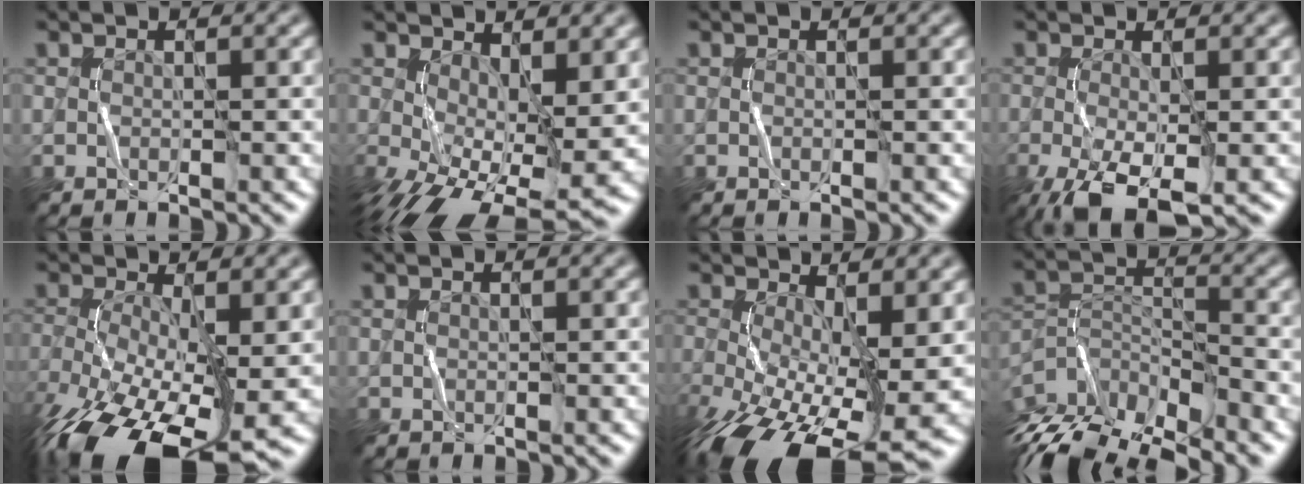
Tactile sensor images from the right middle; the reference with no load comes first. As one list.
[{"total": 9.1, "force": [-1.3, 4.3, 7.9], "torque": [-0.140, -0.017, -0.013]}, {"total": 0.0}, {"total": 7.1, "force": [-3.4, 2.7, 5.6], "torque": [-0.132, -0.021, -0.061]}, {"total": 13.3, "force": [-5.9, 5.6, 10.6], "torque": [-0.218, -0.039, -0.104]}, {"total": 0.0}, {"total": 13.4, "force": [-4.2, 6.0, 11.3], "torque": [-0.217, -0.041, -0.062]}, {"total": 10.3, "force": [-8.3, 3.4, 5.2], "torque": [-0.113, -0.013, -0.145]}]